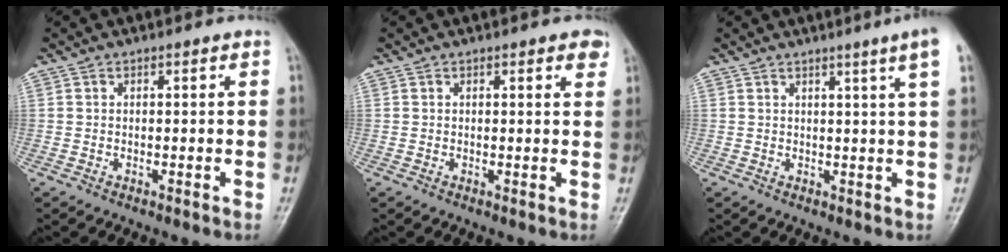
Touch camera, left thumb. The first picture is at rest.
{"total": 2.5, "force": [1.5, 1.0, 1.7], "torque": [-0.005, -0.002, 0.014]}
{"total": 5.3, "force": [3.0, -0.9, 4.3], "torque": [-0.060, -0.010, 0.036]}